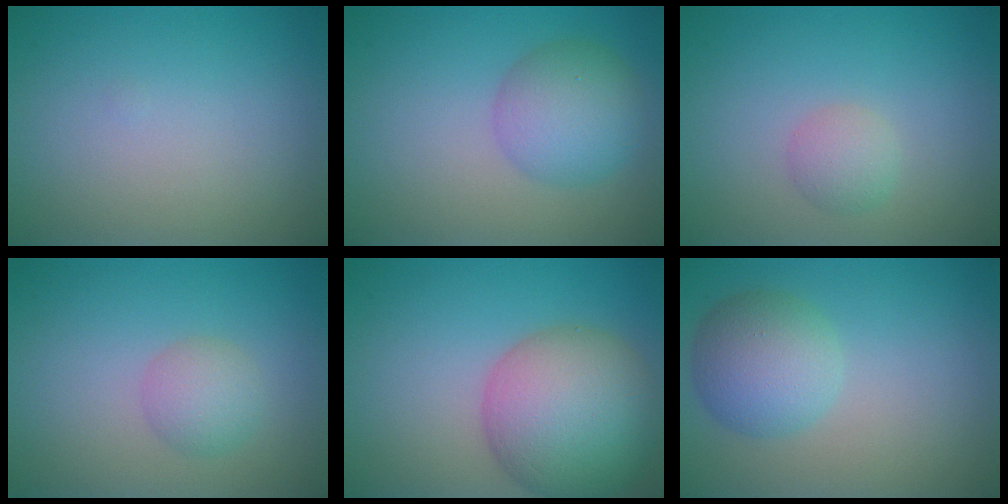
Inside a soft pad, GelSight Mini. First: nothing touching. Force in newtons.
{"total": 4.7, "press": 4.7, "slide": 0.2}
{"total": 1.8, "press": 1.8, "slide": 0.1}
{"total": 2.3, "press": 2.3, "slide": 0.0}
{"total": 10.0, "press": 10.0, "slide": 0.5}
{"total": 4.7, "press": 4.7, "slide": 0.2}